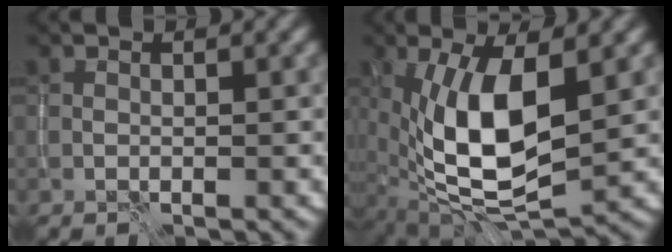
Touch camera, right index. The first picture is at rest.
{"total": 11.1, "force": [0.1, 4.8, 9.9], "torque": [-0.188, -0.008, 0.003]}